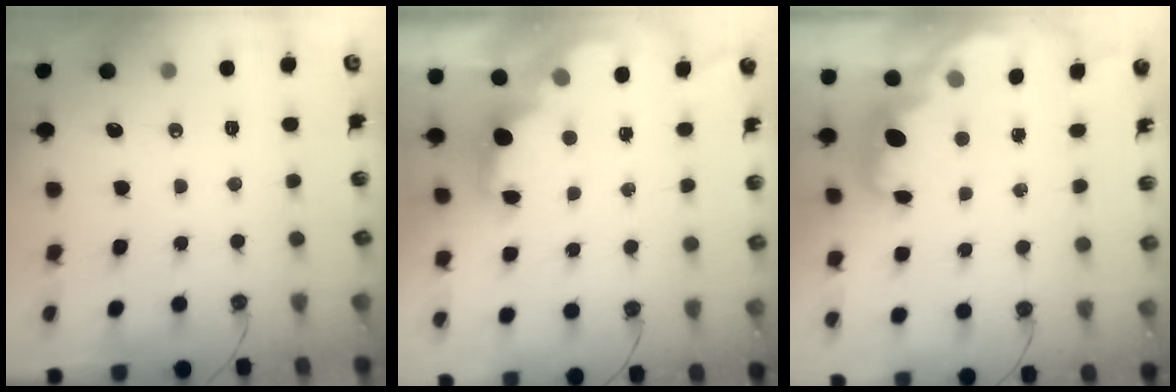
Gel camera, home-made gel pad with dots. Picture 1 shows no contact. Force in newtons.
{"total": 2.4, "press": 2.3, "slide": 0.6}
{"total": 2.5, "press": 2.4, "slide": 0.7}